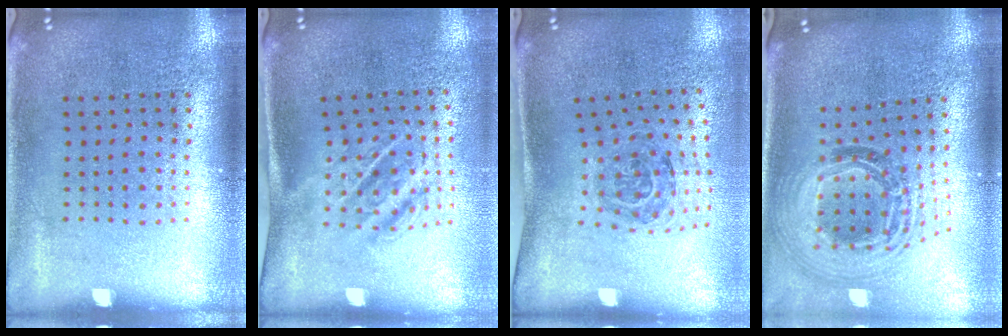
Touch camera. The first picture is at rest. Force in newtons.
{"total": 1.7, "press": 1.1, "slide": 1.3}
{"total": 1.4, "press": 1.0, "slide": 1.0}
{"total": 1.7, "press": 1.5, "slide": 0.9}